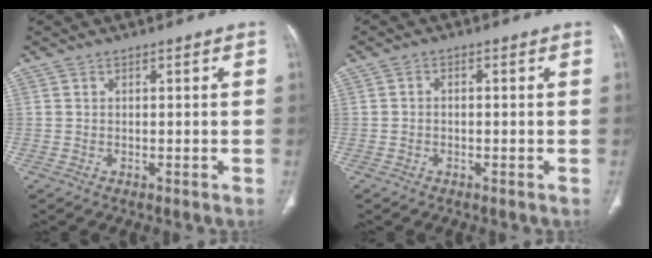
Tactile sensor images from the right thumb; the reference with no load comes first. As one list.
[{"total": 0.9, "force": [-0.3, 0.6, 0.6], "torque": [-0.007, 0.004, -0.009]}]